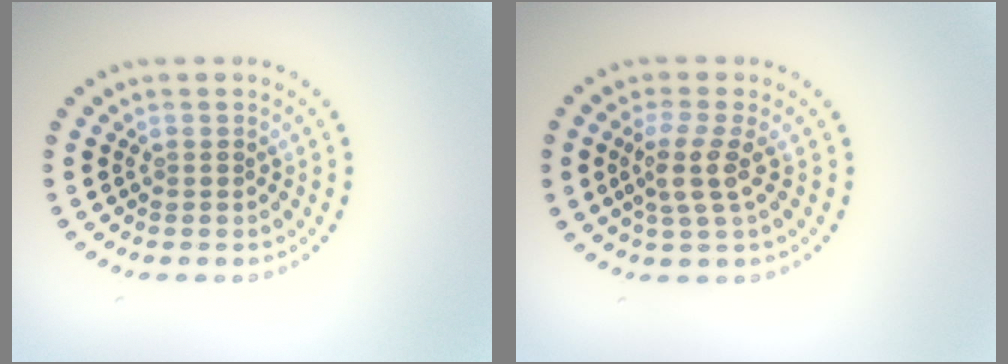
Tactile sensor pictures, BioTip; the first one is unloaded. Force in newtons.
{"total": 2.9, "press": 2.3, "slide": 1.8}